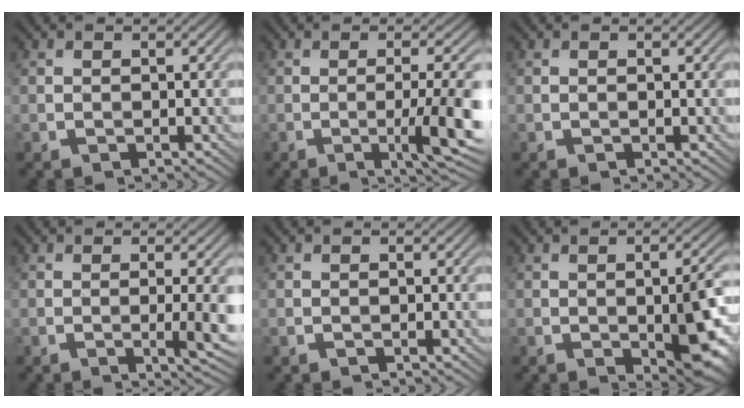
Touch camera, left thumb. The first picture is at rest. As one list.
[{"total": 7.9, "force": [-1.7, 1.2, 7.7], "torque": [-0.119, 0.000, -0.026]}, {"total": 0.0}, {"total": 4.2, "force": [-0.3, 0.6, 4.2], "torque": [-0.069, 0.000, -0.004]}, {"total": 0.0}, {"total": 8.3, "force": [-1.7, 3.1, 7.6], "torque": [-0.103, -0.008, -0.021]}]